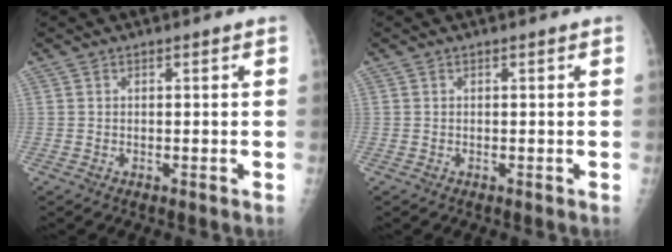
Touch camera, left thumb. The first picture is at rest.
{"total": 0.0}